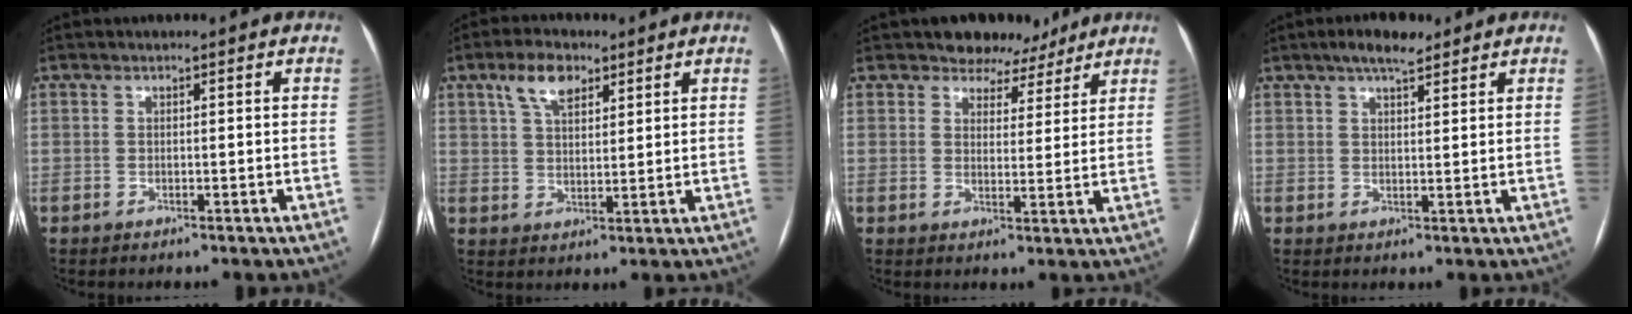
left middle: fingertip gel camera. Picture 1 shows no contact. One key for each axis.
{"total": 6.2, "fx": 3.7, "fy": 2.9, "fz": 4.1, "tx": -0.082, "ty": 0.015, "tz": 0.069}
{"total": 5.9, "fx": 4.8, "fy": 3.3, "fz": 0.3, "tx": 0.004, "ty": -0.002, "tz": 0.057}
{"total": 4.8, "fx": 3.5, "fy": 1.4, "fz": 2.9, "tx": -0.052, "ty": 0.012, "tz": 0.056}